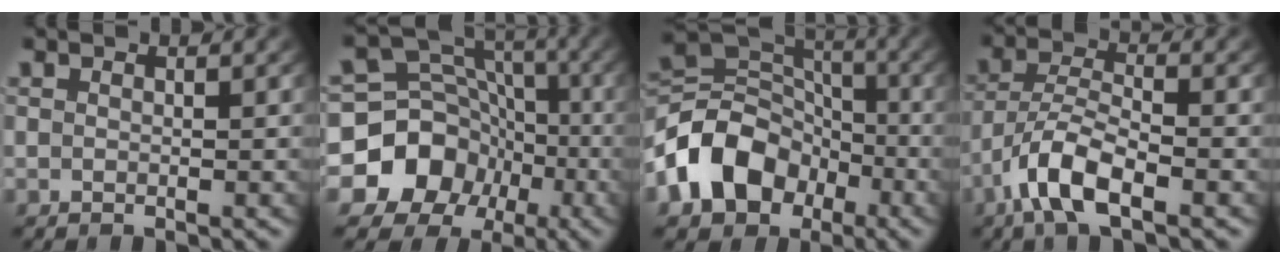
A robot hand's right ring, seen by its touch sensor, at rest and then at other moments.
{"total": 18.0, "force": [-4.5, 16.3, 6.2], "torque": [-0.150, -0.074, -0.068]}
{"total": 12.0, "force": [-2.8, 10.0, 6.1], "torque": [-0.132, -0.037, -0.034]}
{"total": 4.7, "force": [-2.5, 1.6, 3.6], "torque": [-0.082, -0.014, -0.040]}